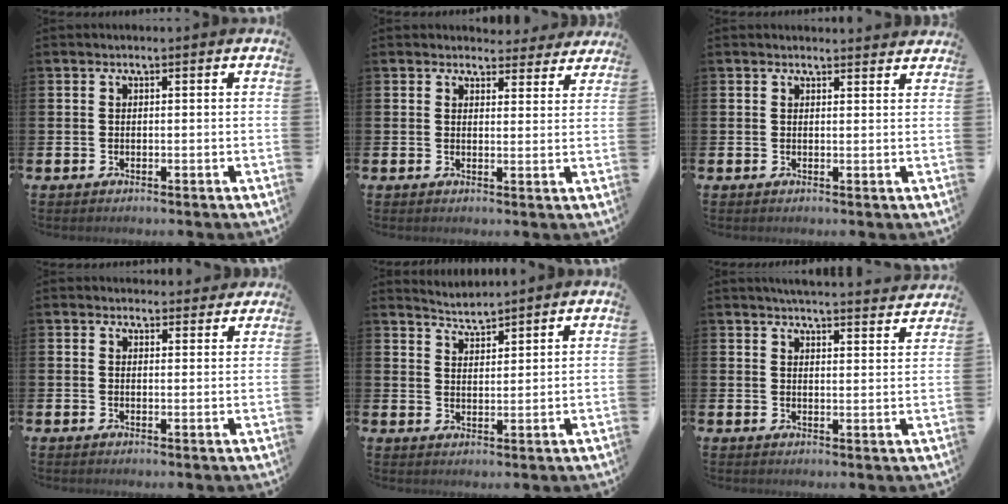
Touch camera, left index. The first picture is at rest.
{"total": 3.4, "force": [3.2, 1.1, 0.1], "torque": [0.007, -0.019, 0.053]}
{"total": 1.5, "force": [1.5, 0.2, 0.0], "torque": [0.006, -0.008, 0.025]}
{"total": 2.5, "force": [2.4, 0.9, 0.0], "torque": [0.011, -0.013, 0.040]}
{"total": 3.5, "force": [3.5, 0.0, 0.0], "torque": [-0.008, -0.023, 0.063]}
{"total": 4.9, "force": [4.8, 0.0, 0.6], "torque": [-0.014, -0.034, 0.084]}